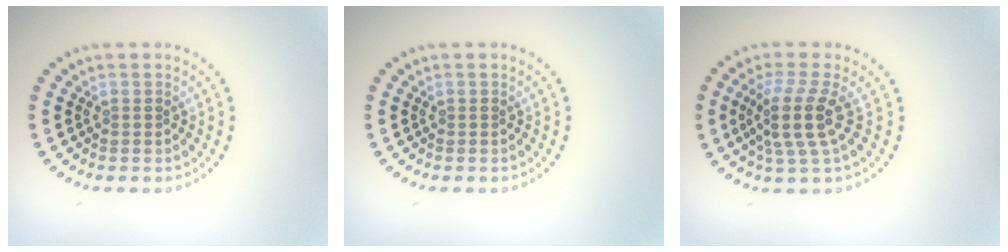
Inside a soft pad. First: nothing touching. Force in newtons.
{"total": 0.0}
{"total": 3.8, "press": 2.9, "slide": 2.5}